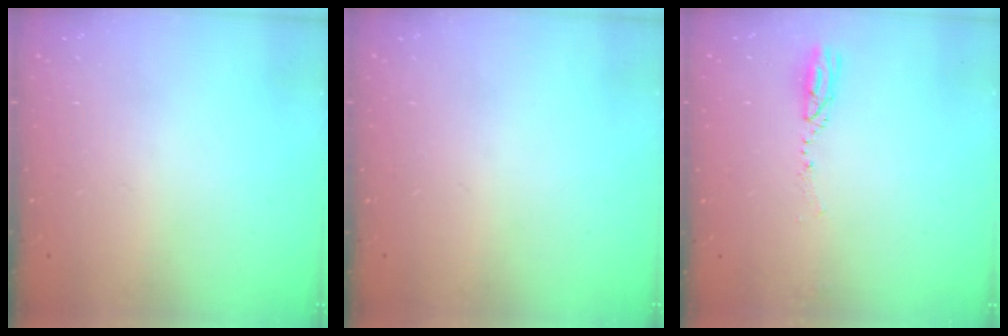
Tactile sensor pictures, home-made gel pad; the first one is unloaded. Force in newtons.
{"total": 0.0}
{"total": 3.5, "press": 3.4, "slide": 0.7}